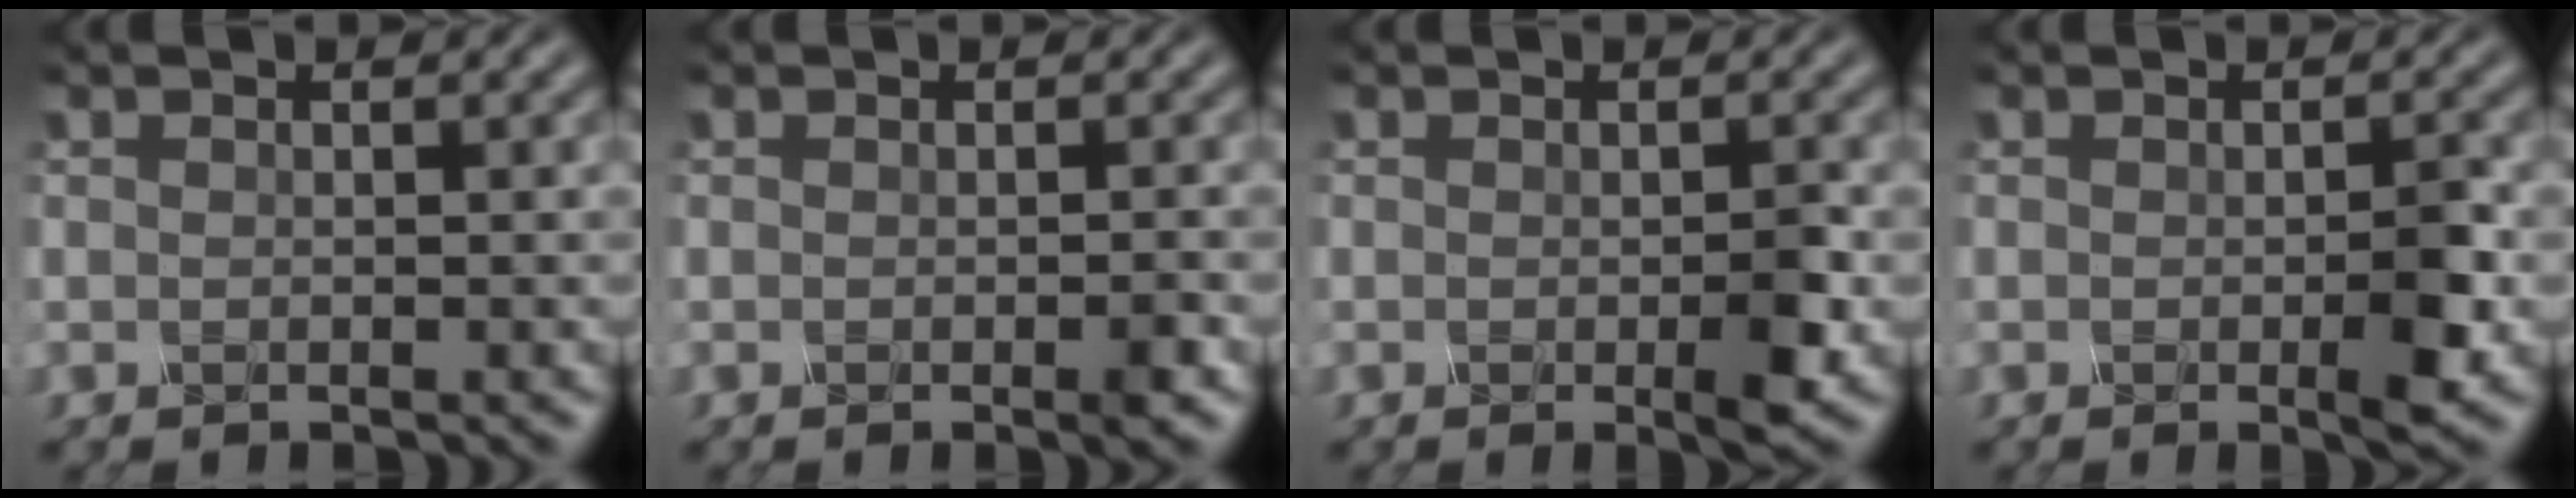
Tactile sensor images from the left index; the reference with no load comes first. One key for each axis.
{"total": 1.6, "fx": -1.0, "fy": 0.1, "fz": 1.2, "tx": -0.025, "ty": -0.002, "tz": -0.010}
{"total": 2.4, "fx": -1.0, "fy": 0.3, "fz": 2.1, "tx": -0.052, "ty": -0.005, "tz": -0.011}
{"total": 2.5, "fx": -1.0, "fy": 0.3, "fz": 2.3, "tx": -0.054, "ty": -0.004, "tz": -0.012}